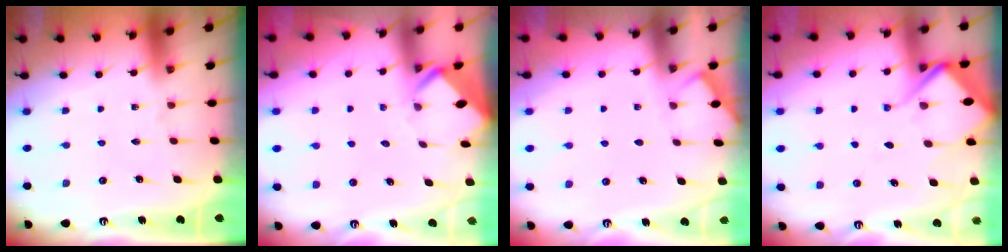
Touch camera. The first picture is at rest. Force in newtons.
{"total": 3.5, "press": 3.5, "slide": 0.2}
{"total": 3.0, "press": 2.9, "slide": 0.5}
{"total": 8.5, "press": 8.5, "slide": 1.0}